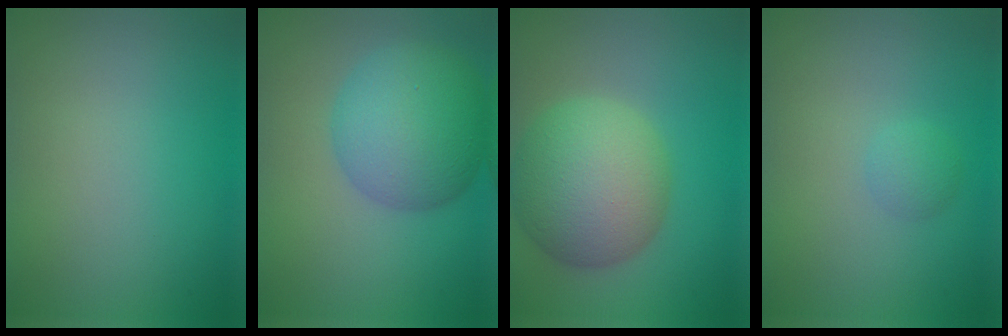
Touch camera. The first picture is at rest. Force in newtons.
{"total": 7.9, "press": 7.9, "slide": 0.2}
{"total": 8.9, "press": 8.9, "slide": 0.6}
{"total": 1.1, "press": 1.1, "slide": 0.1}